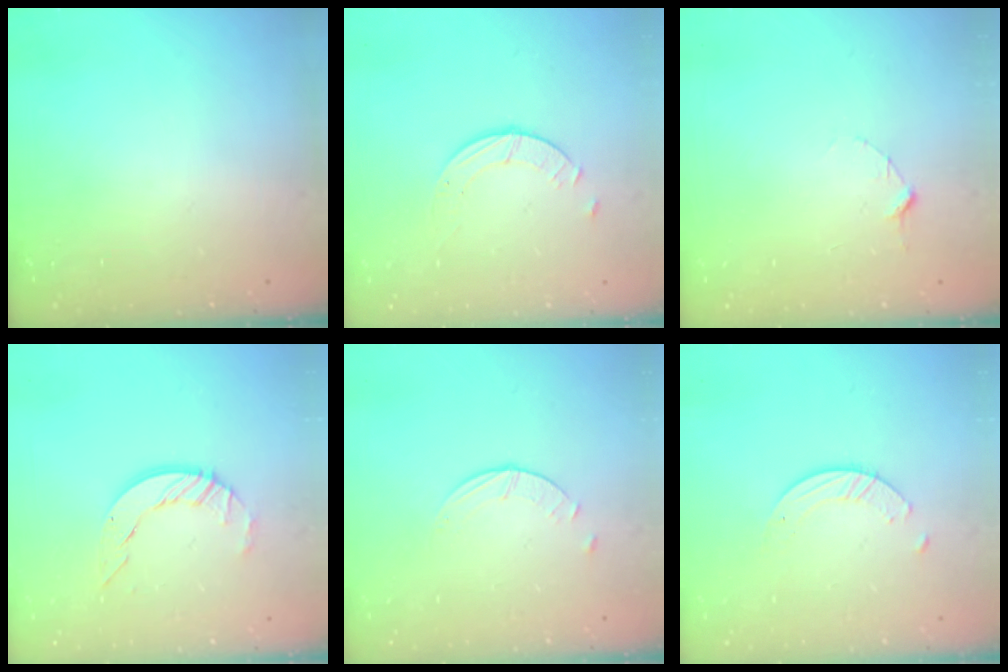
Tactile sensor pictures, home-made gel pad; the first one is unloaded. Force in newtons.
{"total": 1.8, "press": 1.8, "slide": 0.2}
{"total": 2.9, "press": 2.9, "slide": 0.3}
{"total": 8.3, "press": 8.3, "slide": 0.7}
{"total": 0.9, "press": 0.9, "slide": 0.1}
{"total": 4.5, "press": 4.5, "slide": 0.3}